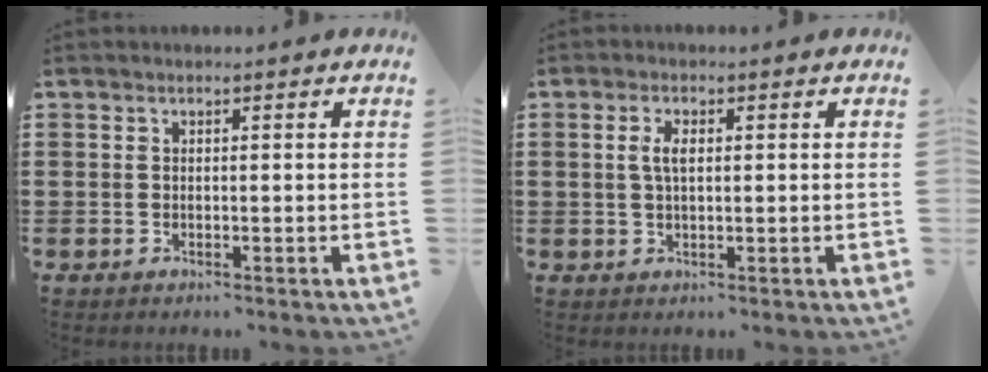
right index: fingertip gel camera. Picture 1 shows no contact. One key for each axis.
{"total": 2.9, "fx": 0.4, "fy": 1.2, "fz": 2.6, "tx": -0.055, "ty": 0.006, "tz": 0.005}